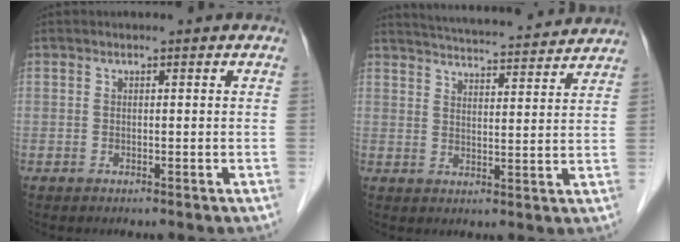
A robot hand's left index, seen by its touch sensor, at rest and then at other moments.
{"total": 17.3, "force": [16.4, 1.5, 5.5], "torque": [-0.090, 0.017, 0.221]}